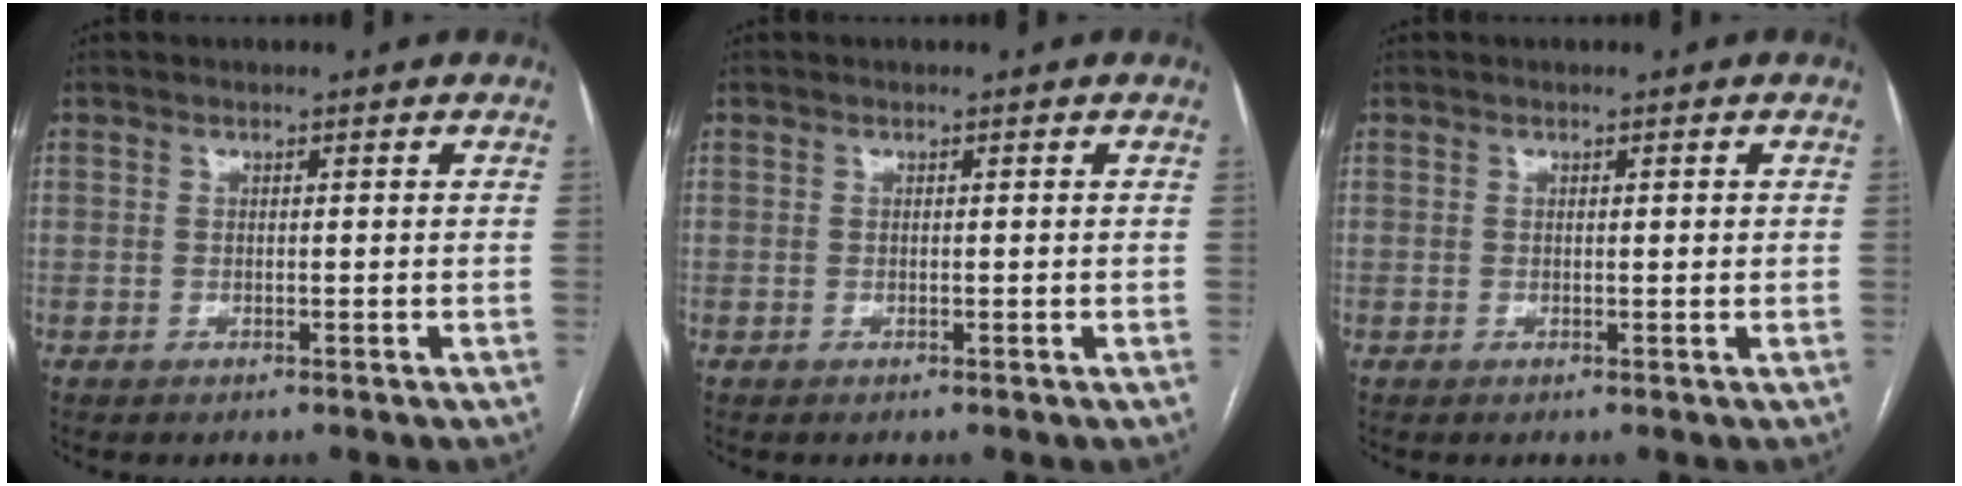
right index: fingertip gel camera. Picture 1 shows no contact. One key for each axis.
{"total": 0.0}
{"total": 0.6, "fx": 0.1, "fy": 0.2, "fz": 0.6, "tx": -0.008, "ty": 0.000, "tz": 0.001}